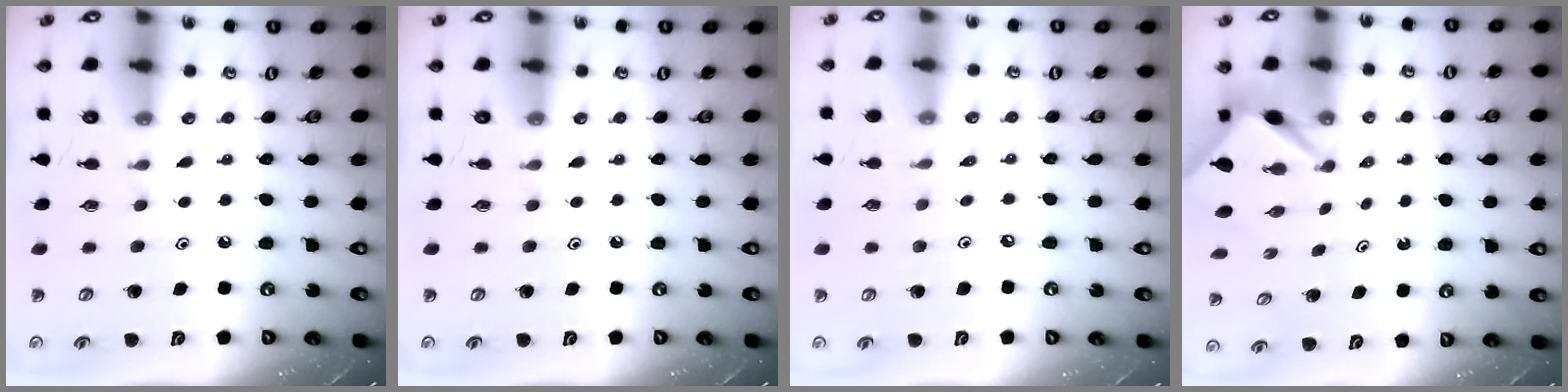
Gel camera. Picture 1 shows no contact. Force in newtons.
{"total": 0.0}
{"total": 1.9, "press": 1.9, "slide": 0.4}
{"total": 2.8, "press": 2.8, "slide": 0.1}